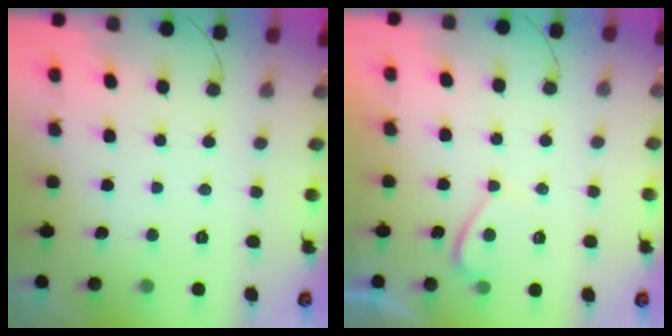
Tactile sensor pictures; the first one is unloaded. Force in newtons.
{"total": 2.1, "press": 2.0, "slide": 0.7}